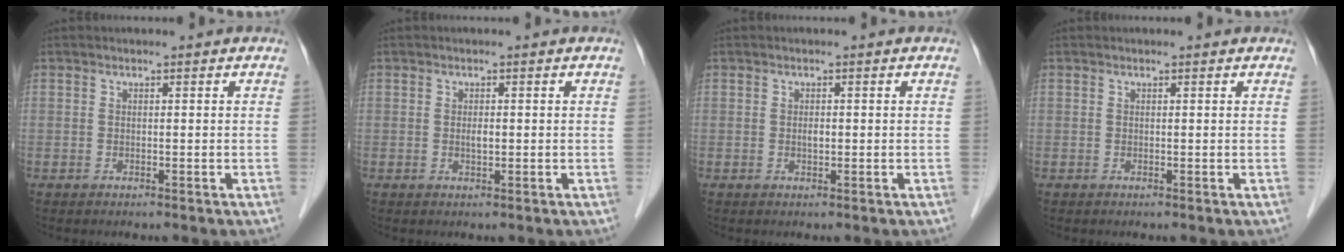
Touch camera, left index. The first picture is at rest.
{"total": 1.0, "force": [0.0, 0.3, 1.0], "torque": [-0.019, -0.001, 0.001]}
{"total": 0.8, "force": [0.0, 0.4, 0.8], "torque": [-0.015, 0.000, 0.000]}
{"total": 0.7, "force": [0.7, 0.1, 0.2], "torque": [-0.008, 0.003, 0.005]}